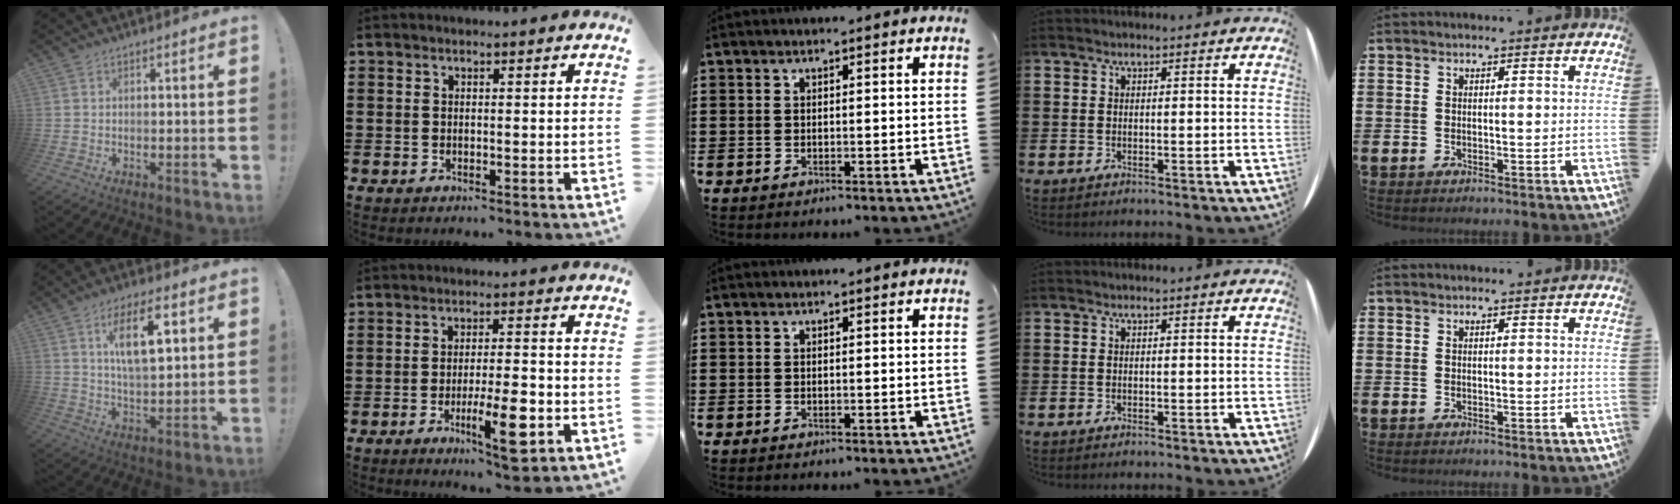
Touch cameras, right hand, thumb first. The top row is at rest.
{"thumb": {"total": 12.6, "force": [4.9, 4.8, 10.5], "torque": [-0.172, -0.001, 0.081]}, "index": {"total": 9.2, "force": [-3.7, 1.6, 8.3], "torque": [-0.149, -0.009, -0.062]}}